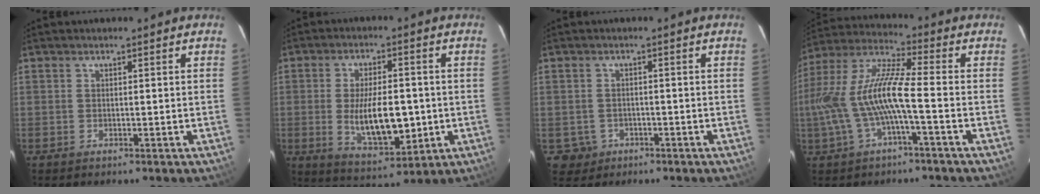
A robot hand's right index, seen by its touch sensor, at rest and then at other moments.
{"total": 12.5, "force": [-1.4, 5.2, 11.2], "torque": [-0.209, -0.017, -0.012]}
{"total": 3.6, "force": [-1.2, 3.3, 0.6], "torque": [-0.024, 0.004, -0.007]}
{"total": 13.3, "force": [-2.7, 2.2, 12.9], "torque": [-0.260, 0.004, -0.047]}